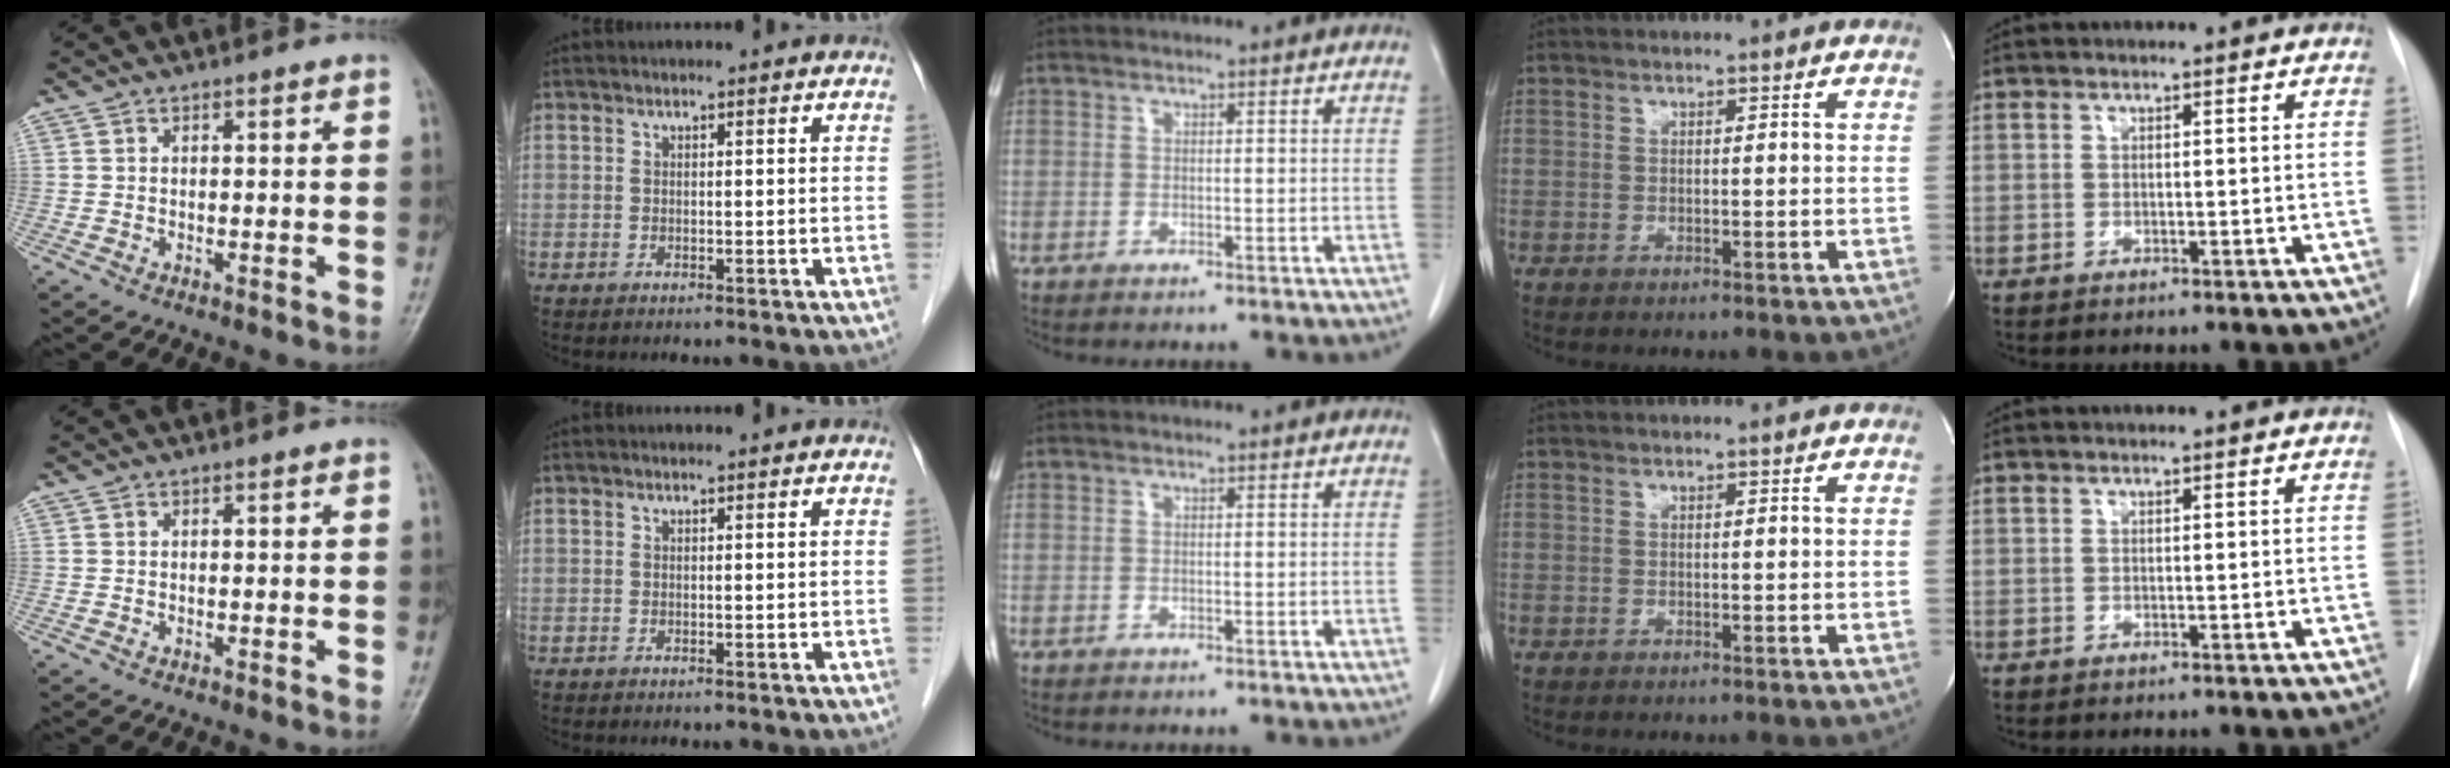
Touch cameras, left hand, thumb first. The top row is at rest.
{}